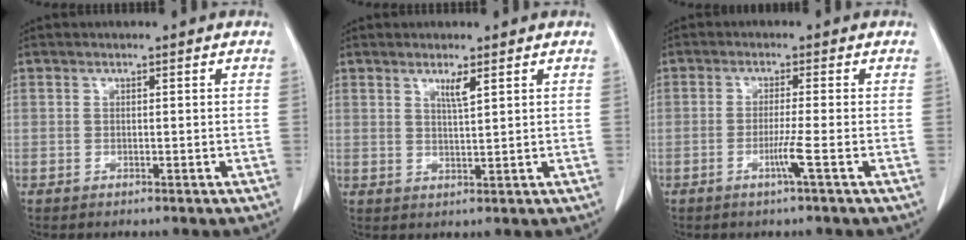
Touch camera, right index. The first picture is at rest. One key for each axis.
{"total": 2.4, "fx": 1.4, "fy": -0.1, "fz": 1.9, "tx": -0.039, "ty": -0.006, "tz": 0.028}
{"total": 3.1, "fx": -1.3, "fy": -1.0, "fz": 2.6, "tx": -0.055, "ty": -0.007, "tz": -0.027}